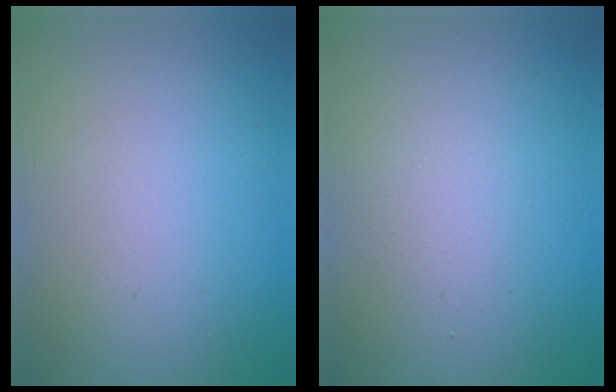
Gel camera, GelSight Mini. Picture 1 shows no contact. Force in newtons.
{"total": 1.3, "press": 1.3, "slide": 0.0}